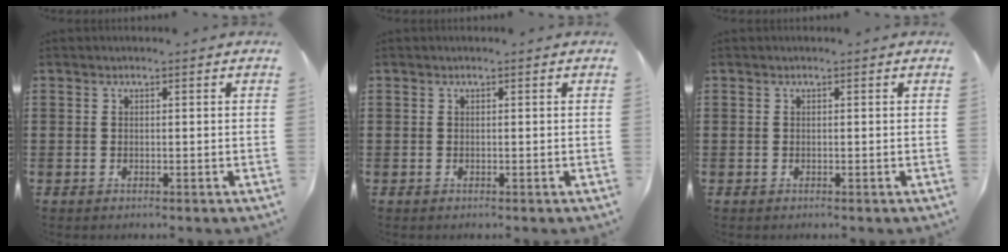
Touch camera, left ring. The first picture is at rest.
{"total": 0.0}
{"total": 0.0}